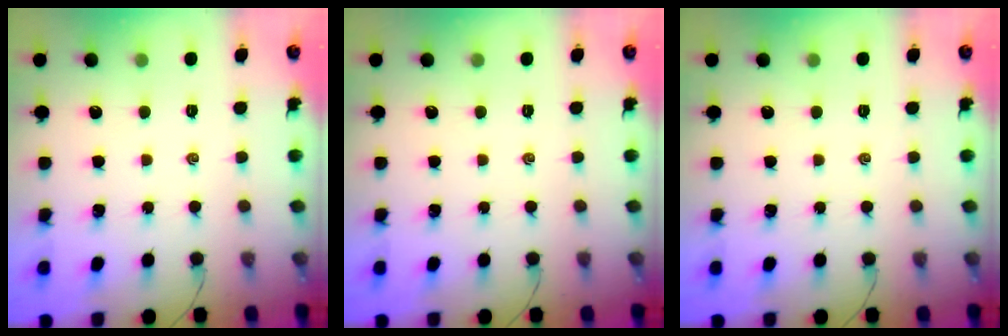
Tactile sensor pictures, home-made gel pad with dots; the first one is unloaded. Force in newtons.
{"total": 0.0}
{"total": 0.0}